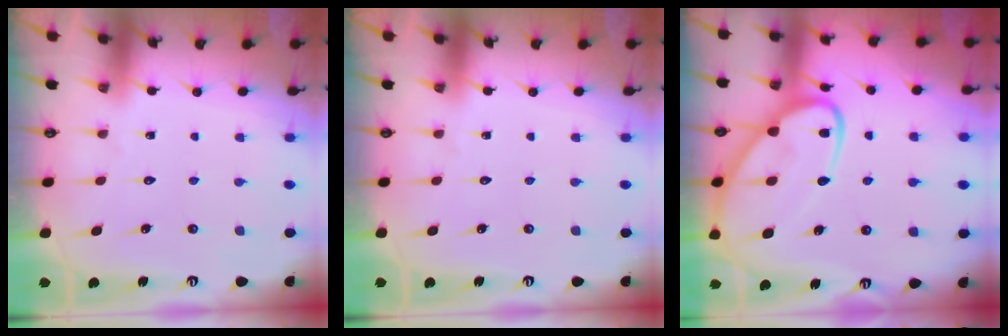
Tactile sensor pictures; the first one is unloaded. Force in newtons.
{"total": 0.0}
{"total": 15.0, "press": 14.9, "slide": 1.4}